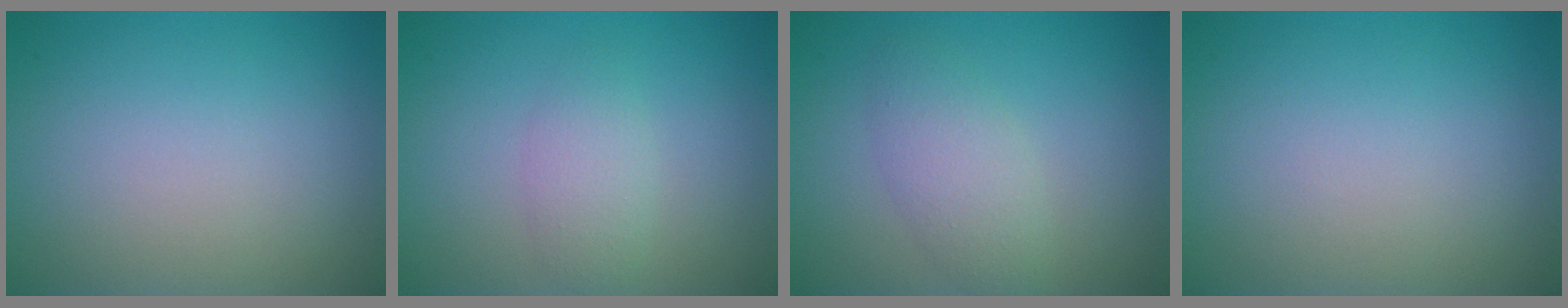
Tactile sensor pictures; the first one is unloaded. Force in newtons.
{"total": 2.0, "press": 2.0, "slide": 0.1}
{"total": 2.9, "press": 2.9, "slide": 0.1}
{"total": 0.0}